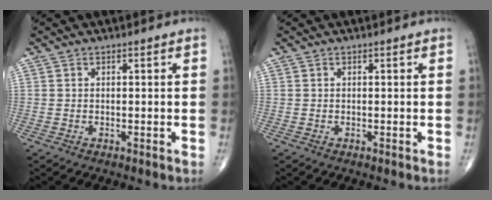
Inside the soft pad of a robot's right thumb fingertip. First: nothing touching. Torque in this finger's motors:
{"motor_torque": [0.00, 0.00, -0.08, -0.02, 0.00]}